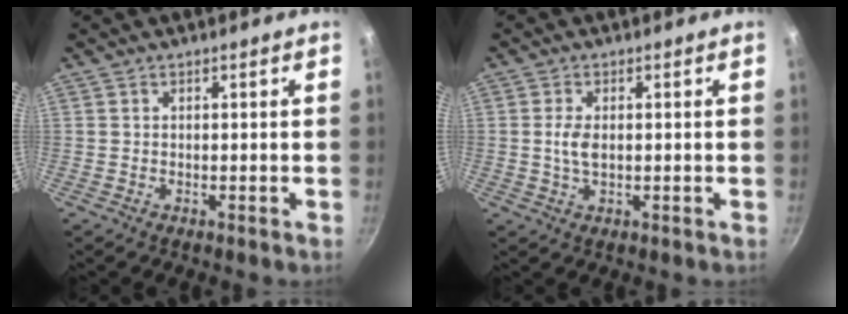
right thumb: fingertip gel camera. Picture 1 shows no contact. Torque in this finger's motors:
{"motor_torque": [-0.17, -0.29, 0.09, -0.34, 0.02]}